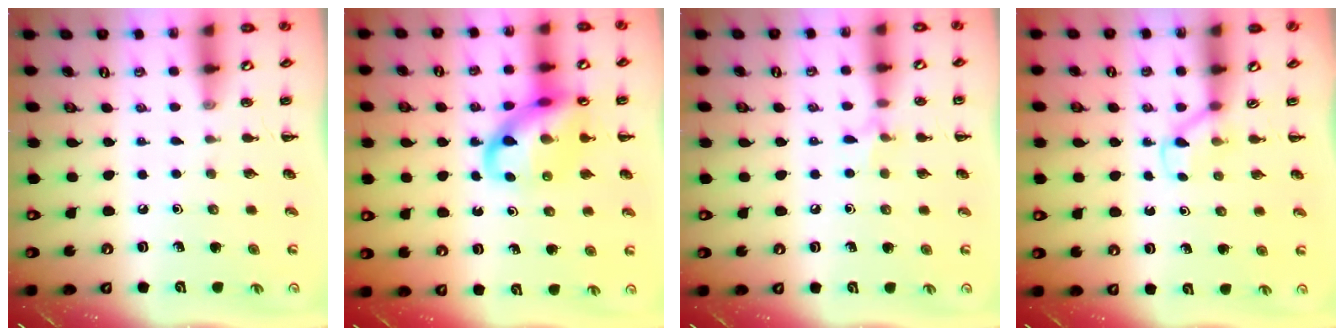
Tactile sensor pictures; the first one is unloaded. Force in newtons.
{"total": 14.7, "press": 14.5, "slide": 2.3}
{"total": 5.6, "press": 5.3, "slide": 1.9}
{"total": 3.0, "press": 2.8, "slide": 1.1}